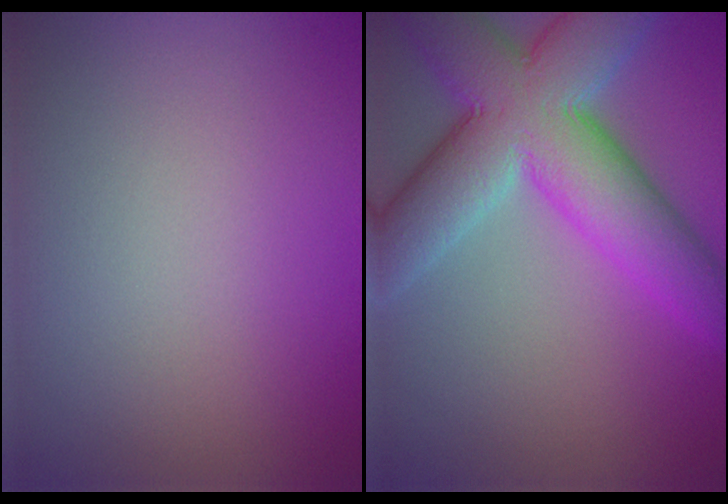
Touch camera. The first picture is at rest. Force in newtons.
{"total": 11.9, "press": 11.8, "slide": 0.5}